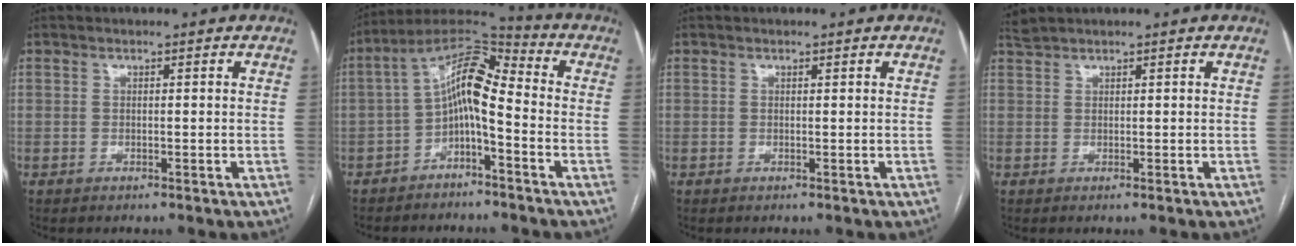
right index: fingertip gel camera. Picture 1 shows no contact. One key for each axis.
{"total": 10.0, "fx": -1.6, "fy": 3.3, "fz": 9.4, "tx": -0.167, "ty": 0.043, "tz": -0.031}
{"total": 0.0}
{"total": 1.4, "fx": 1.3, "fy": -0.3, "fz": 0.3, "tx": -0.009, "ty": 0.013, "tz": 0.030}